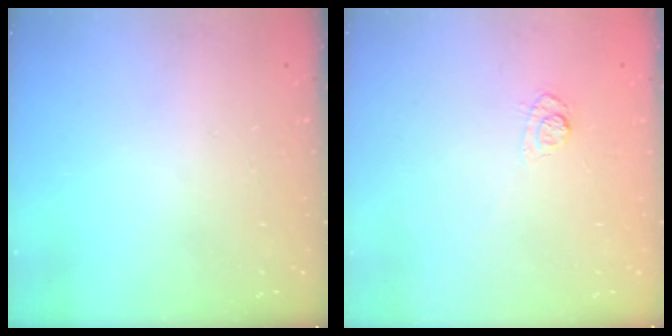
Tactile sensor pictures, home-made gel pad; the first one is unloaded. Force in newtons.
{"total": 7.2, "press": 7.1, "slide": 1.5}